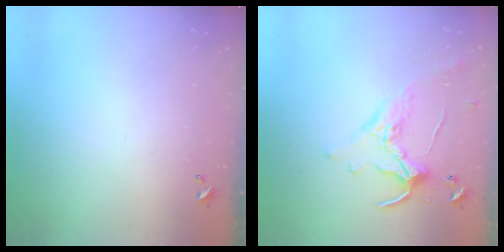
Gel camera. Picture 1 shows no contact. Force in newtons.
{"total": 1.1, "press": 0.3, "slide": 1.0}